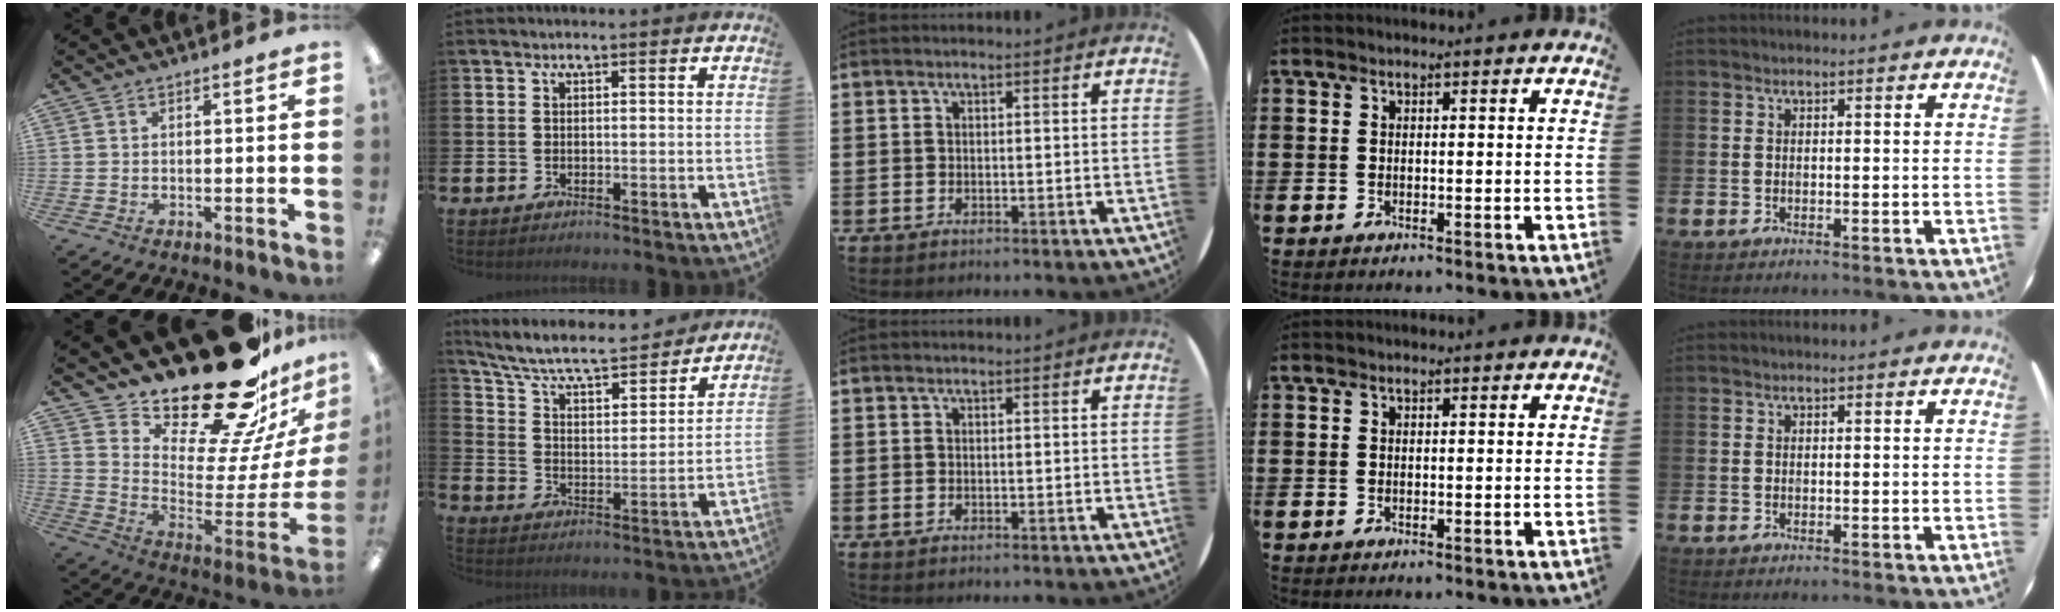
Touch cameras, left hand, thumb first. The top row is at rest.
{"thumb": {"total": 25.9, "force": [20.7, 8.5, 13.1], "torque": [-0.182, -0.164, 0.358]}, "index": {"total": 7.9, "force": [7.2, 1.5, 2.7], "torque": [-0.091, -0.054, 0.122]}}